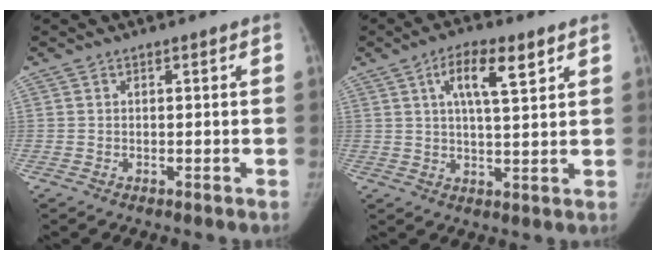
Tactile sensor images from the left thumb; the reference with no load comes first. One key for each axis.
{"total": 8.8, "fx": 4.1, "fy": 2.7, "fz": 7.3, "tx": -0.117, "ty": -0.012, "tz": 0.069}